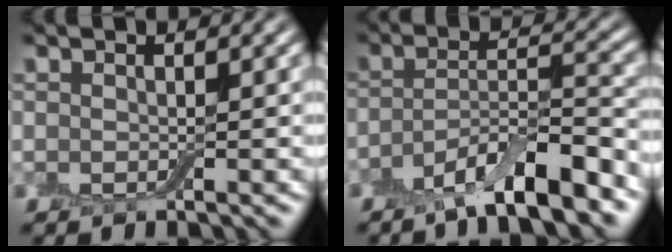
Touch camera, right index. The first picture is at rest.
{"total": 7.8, "force": [-5.0, 1.7, 5.7], "torque": [-0.092, 0.004, -0.090]}